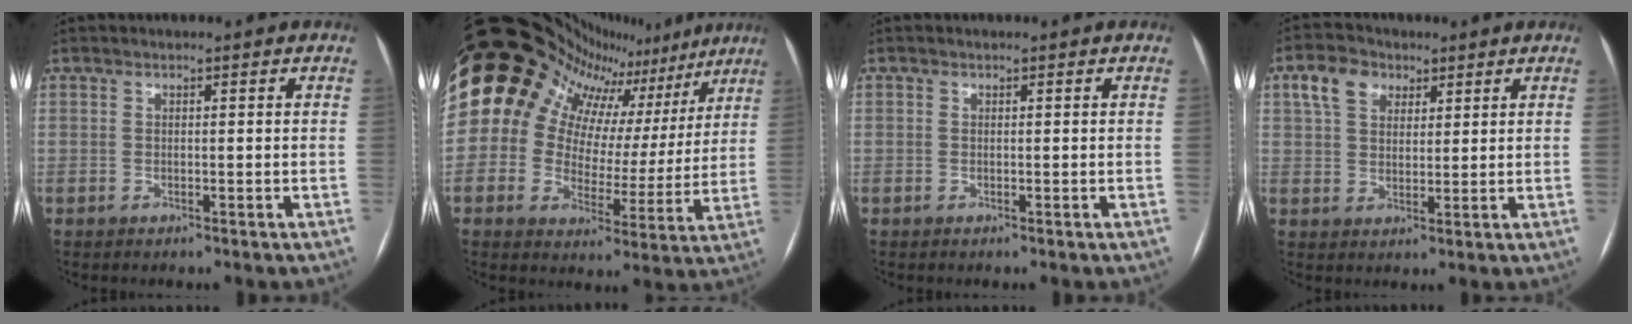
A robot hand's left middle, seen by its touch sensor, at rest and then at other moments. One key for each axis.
{"total": 23.1, "fx": 14.7, "fy": 14.5, "fz": 10.3, "tx": -0.197, "ty": 0.080, "tz": 0.196}
{"total": 0.0}
{"total": 6.1, "fx": 3.0, "fy": 4.2, "fz": 3.1, "tx": -0.065, "ty": 0.025, "tz": 0.059}